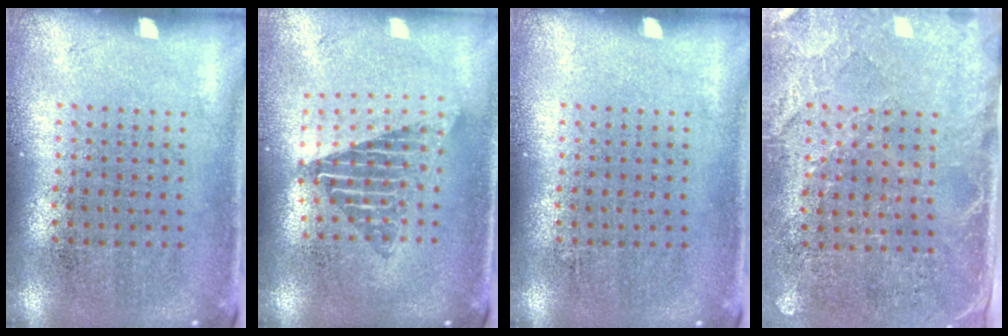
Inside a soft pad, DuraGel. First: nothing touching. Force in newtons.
{"total": 1.7, "press": 1.3, "slide": 1.1}
{"total": 0.0}
{"total": 2.7, "press": 2.4, "slide": 1.2}